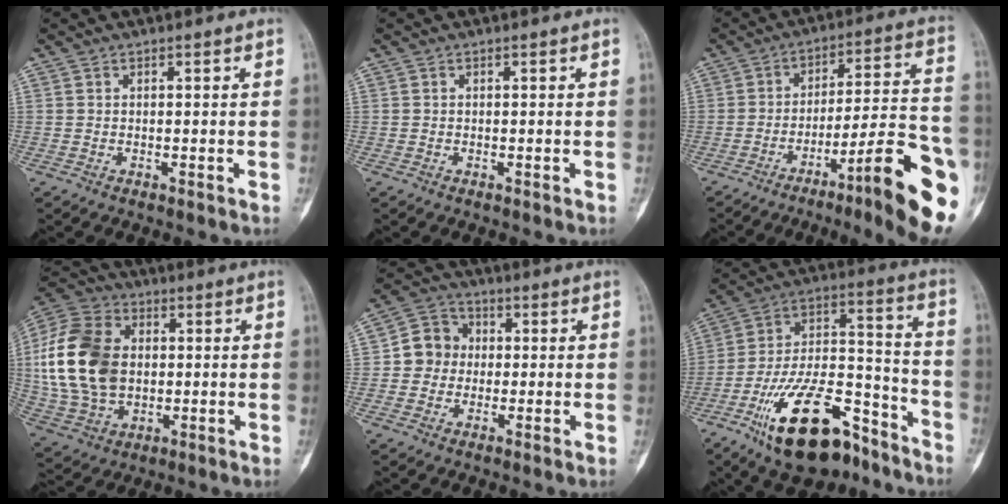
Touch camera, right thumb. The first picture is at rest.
{"total": 0.0}
{"total": 19.8, "force": [-9.1, 3.1, 17.3], "torque": [-0.210, 0.058, -0.129]}
{"total": 20.5, "force": [1.6, 14.5, 14.4], "torque": [-0.279, 0.007, 0.033]}
{"total": 7.4, "force": [-0.1, 6.9, 2.8], "torque": [-0.018, 0.019, -0.014]}
{"total": 22.8, "force": [-13.9, 9.9, 15.1], "torque": [-0.266, 0.086, -0.237]}